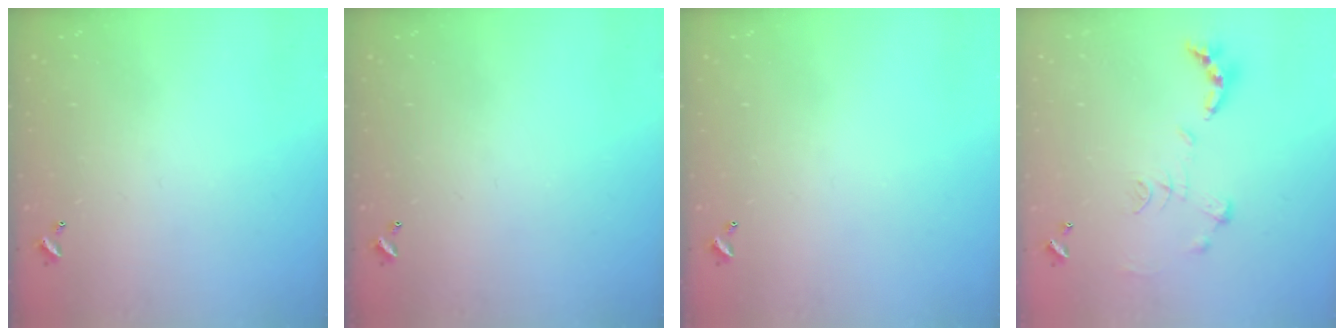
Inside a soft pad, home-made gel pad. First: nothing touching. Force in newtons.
{"total": 0.0}
{"total": 0.0}
{"total": 1.1, "press": 1.0, "slide": 0.4}